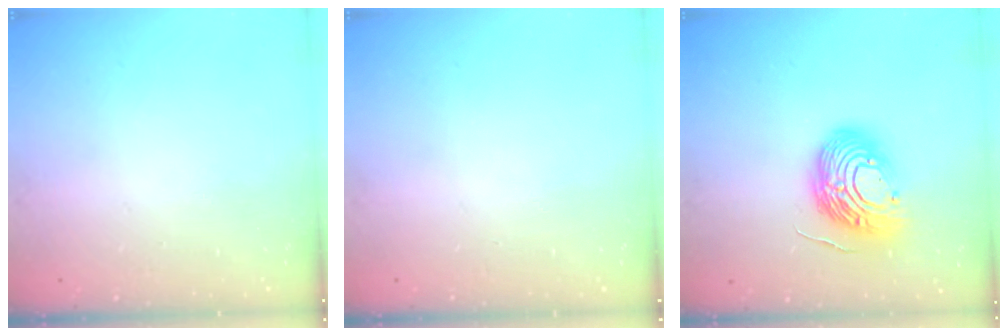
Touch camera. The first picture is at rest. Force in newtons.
{"total": 0.0}
{"total": 14.0, "press": 13.8, "slide": 2.2}